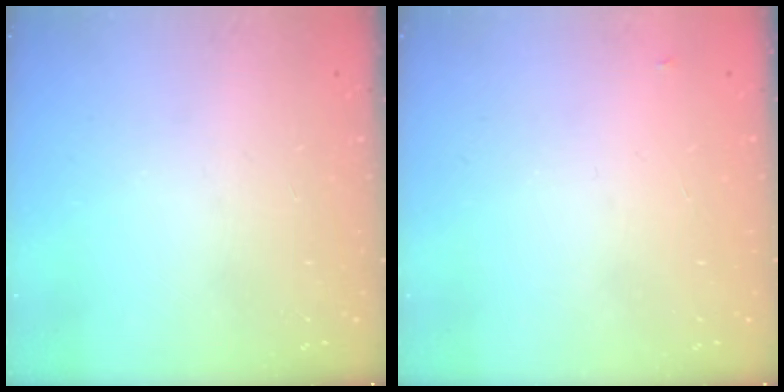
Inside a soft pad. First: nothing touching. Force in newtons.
{"total": 2.8, "press": 2.8, "slide": 0.4}